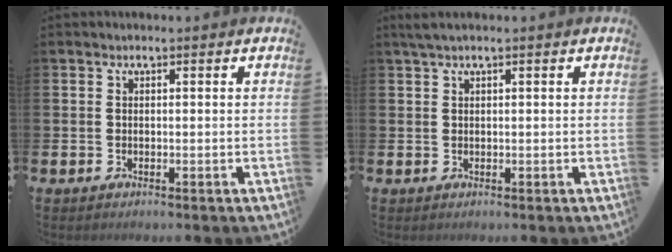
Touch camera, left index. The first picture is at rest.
{"total": 1.3, "force": [0.9, 0.0, 1.0], "torque": [-0.024, 0.006, 0.016]}